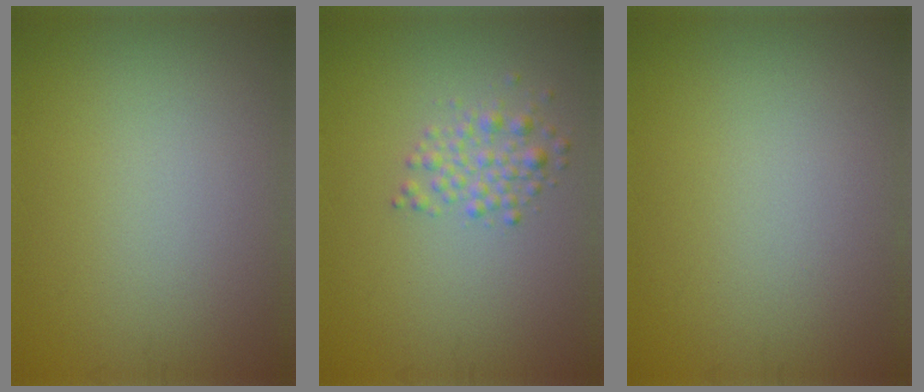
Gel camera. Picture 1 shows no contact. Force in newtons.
{"total": 2.1, "press": 2.1, "slide": 0.0}
{"total": 0.0}